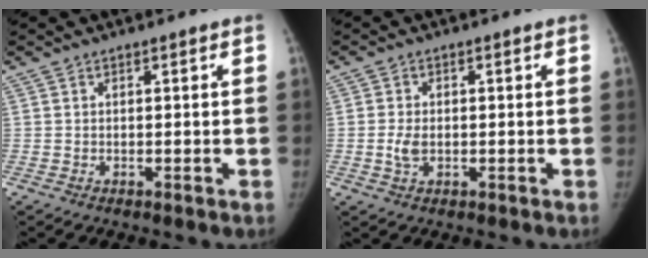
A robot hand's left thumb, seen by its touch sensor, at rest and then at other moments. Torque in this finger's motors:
{"motor_torque": [-0.09, 0.05, -0.46, 0.11, 0.00]}